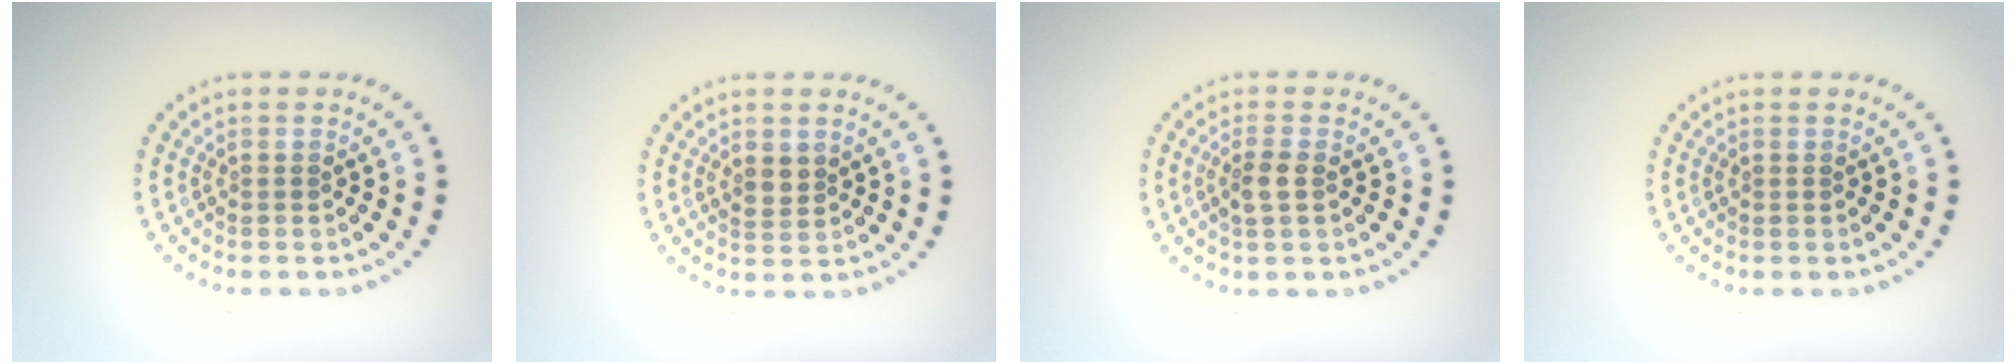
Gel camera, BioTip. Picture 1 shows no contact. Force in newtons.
{"total": 1.6, "press": 1.4, "slide": 0.7}
{"total": 1.7, "press": 1.7, "slide": 0.4}
{"total": 0.0}